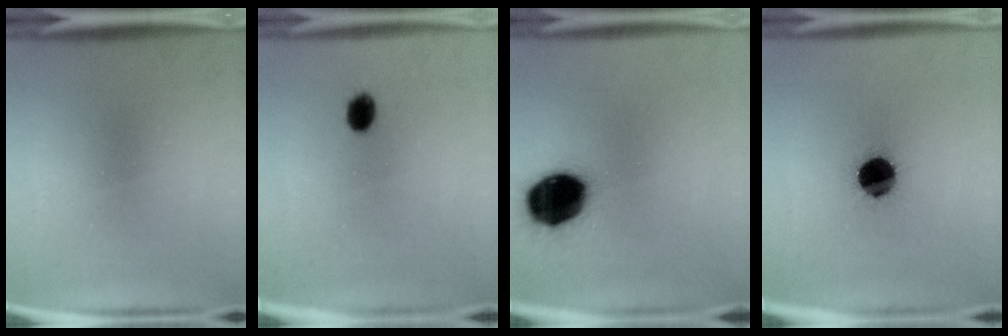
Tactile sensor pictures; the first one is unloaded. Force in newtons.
{"total": 3.3}
{"total": 18.4}
{"total": 11.7}